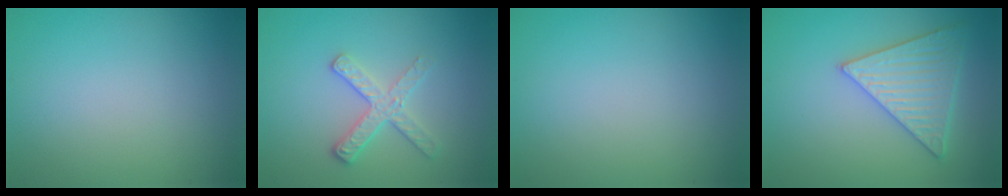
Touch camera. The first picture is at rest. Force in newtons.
{"total": 2.8, "press": 2.5, "slide": 1.3}
{"total": 0.0}
{"total": 4.6, "press": 4.2, "slide": 1.9}